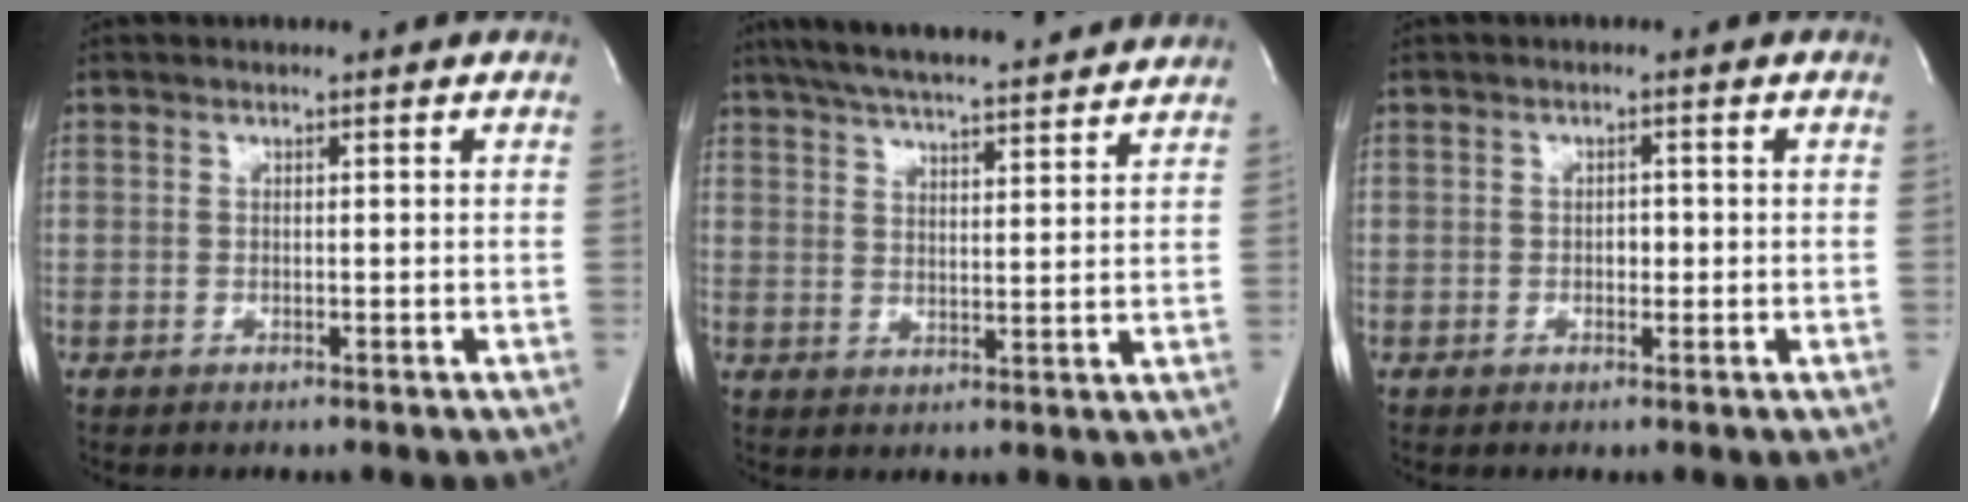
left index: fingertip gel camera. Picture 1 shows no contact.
{"total": 17.8, "force": [15.8, 1.9, 8.0], "torque": [-0.140, 0.030, 0.225]}
{"total": 1.4, "force": [-0.6, 0.9, 0.9], "torque": [-0.013, -0.001, -0.009]}